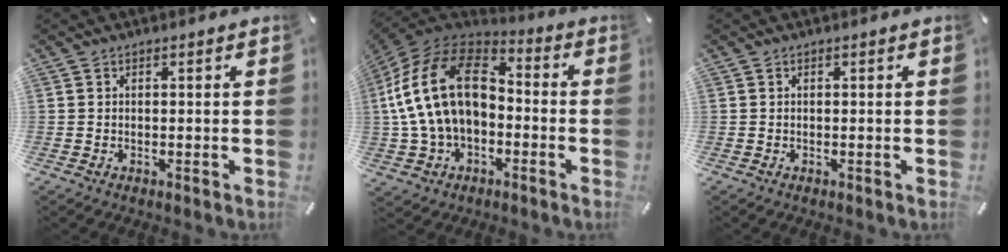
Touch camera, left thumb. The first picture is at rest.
{"total": 20.8, "force": [0.1, 14.4, 15.0], "torque": [-0.317, 0.026, -0.003]}
{"total": 0.0}